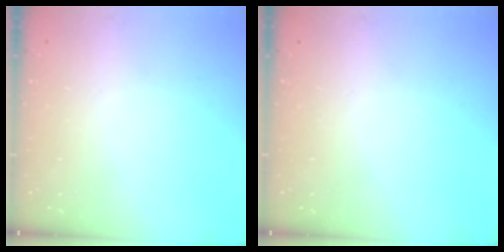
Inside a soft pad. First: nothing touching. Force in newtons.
{"total": 0.0}